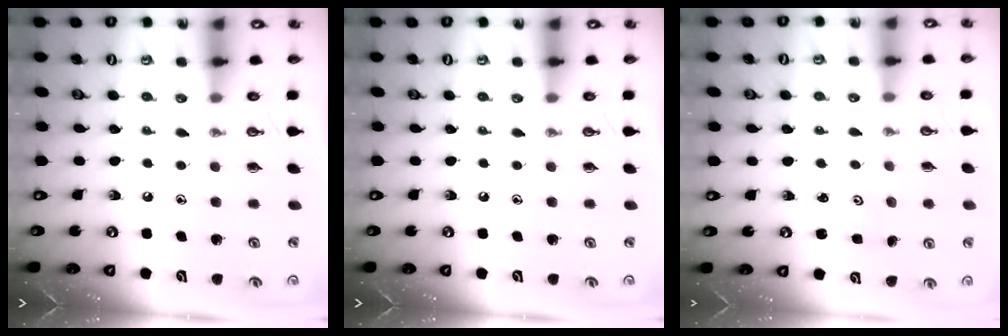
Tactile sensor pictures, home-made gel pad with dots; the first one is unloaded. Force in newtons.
{"total": 0.0}
{"total": 1.8, "press": 1.7, "slide": 0.3}